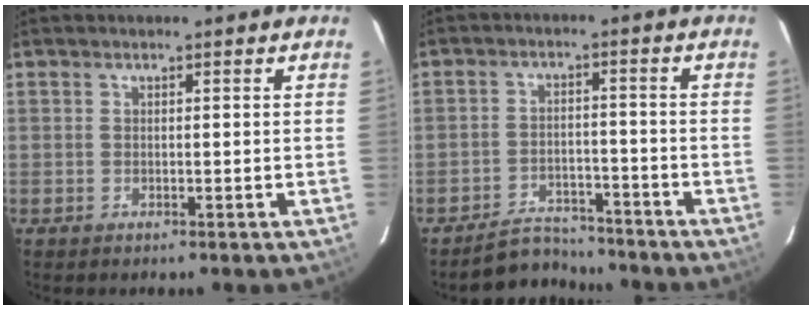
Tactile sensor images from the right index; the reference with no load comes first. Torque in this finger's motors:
{"motor_torque": [-0.04, -0.02, -0.21, -0.16]}